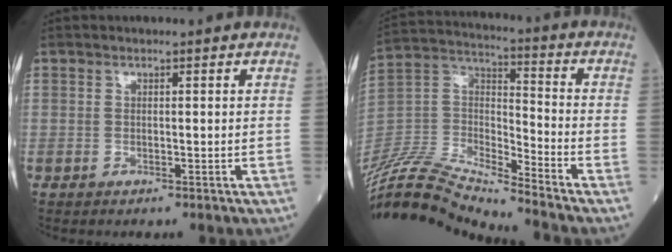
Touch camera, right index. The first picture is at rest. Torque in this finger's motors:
{"motor_torque": [0.12, -0.09, 0.23, 0.12]}